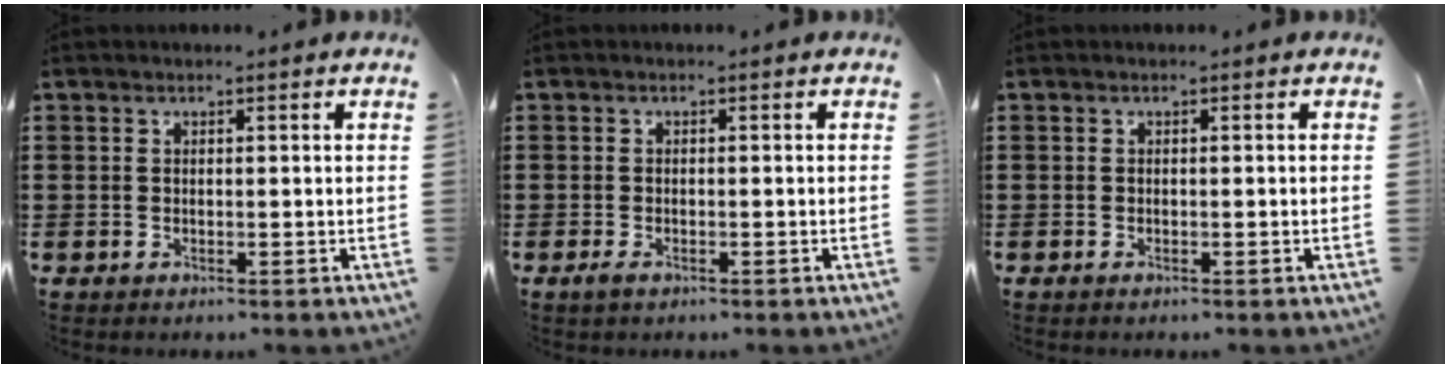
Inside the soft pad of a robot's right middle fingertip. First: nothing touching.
{"total": 1.2, "force": [-0.7, 0.6, 0.7], "torque": [-0.014, 0.001, -0.015]}
{"total": 0.0}